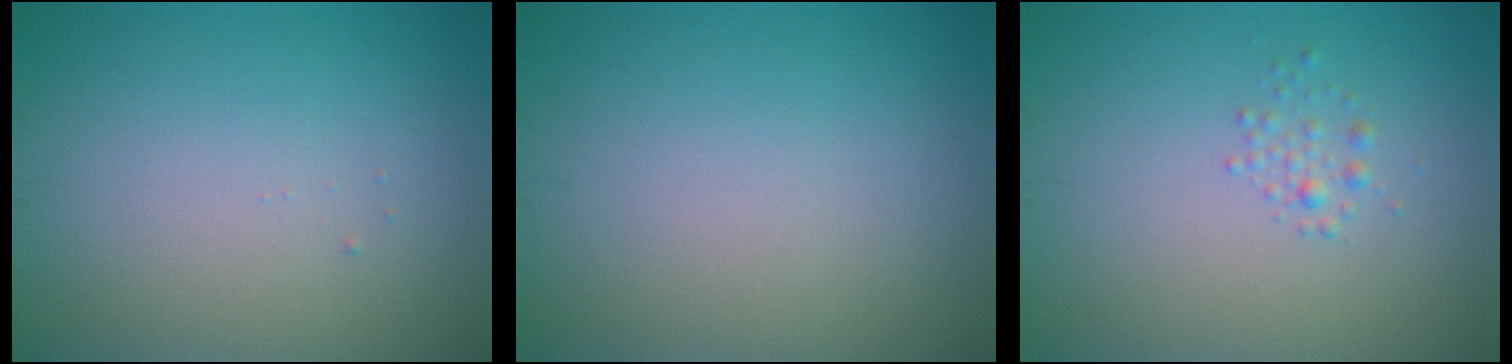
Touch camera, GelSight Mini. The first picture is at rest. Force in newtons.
{"total": 0.0}
{"total": 1.0, "press": 1.0, "slide": 0.0}